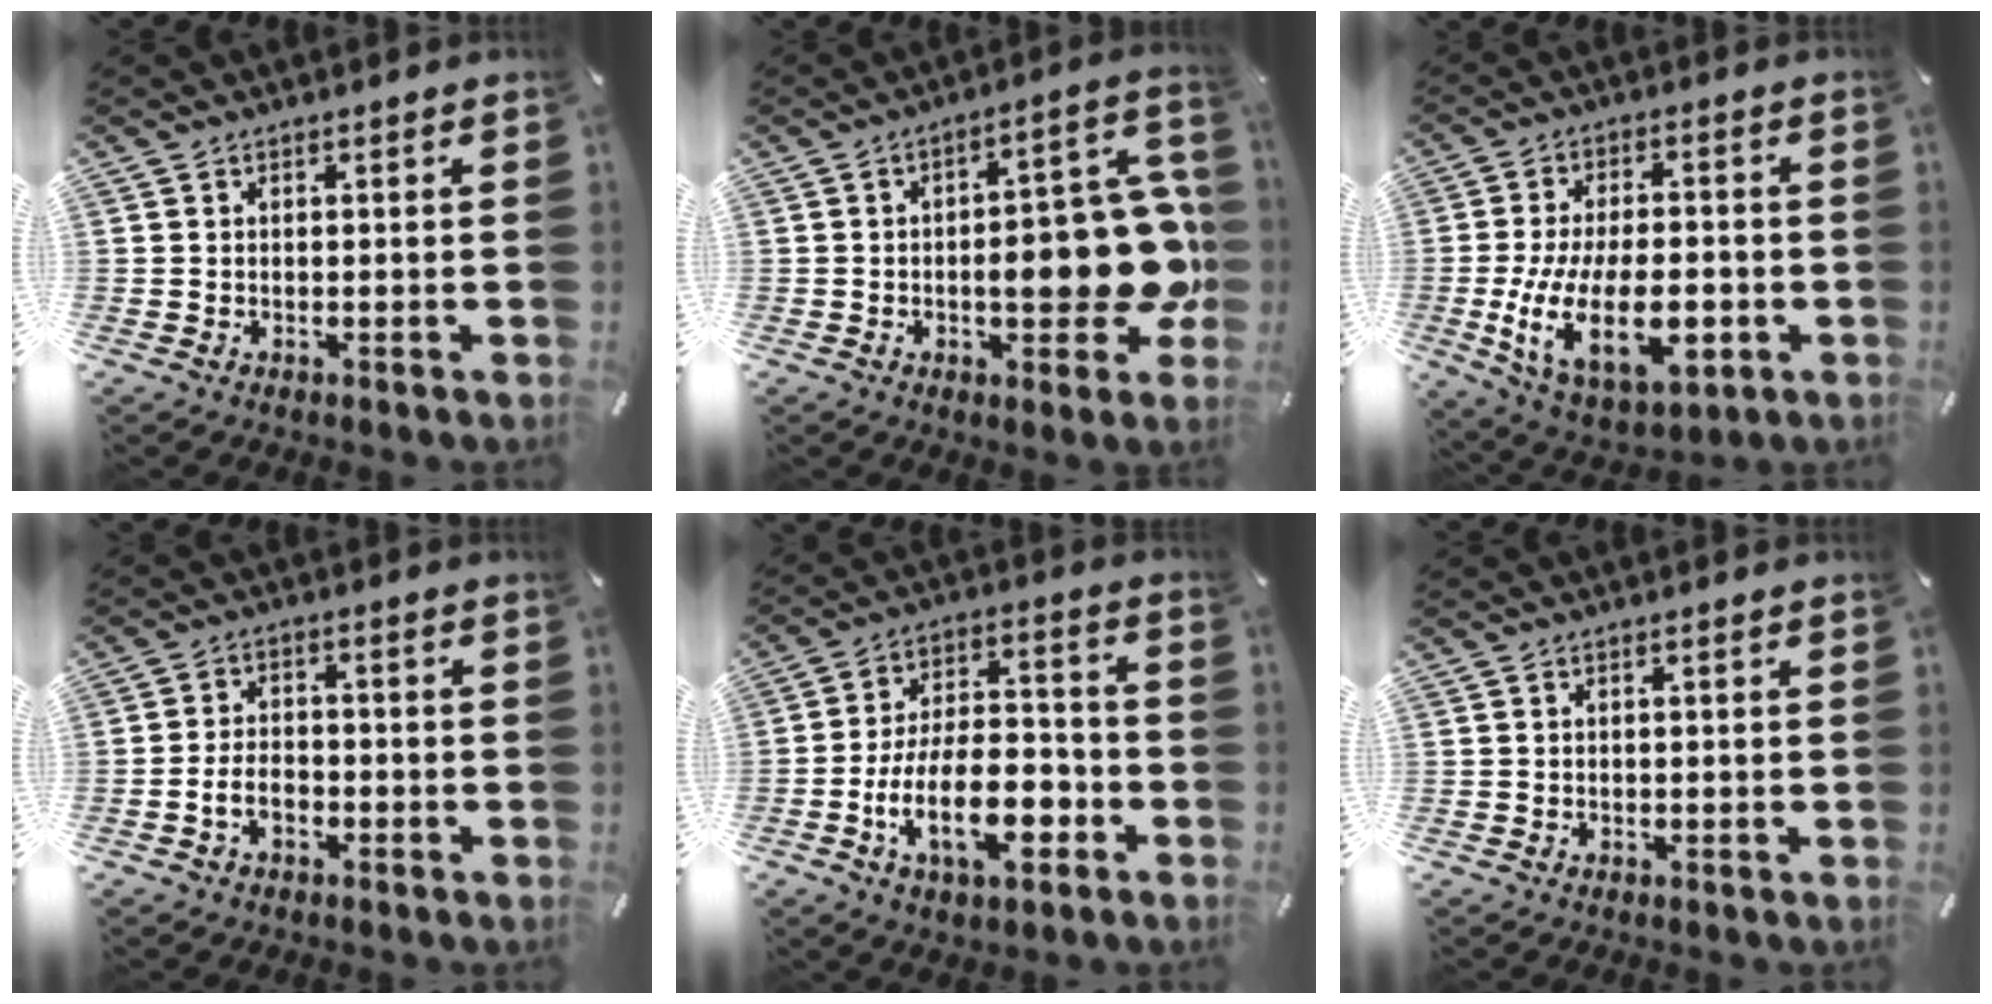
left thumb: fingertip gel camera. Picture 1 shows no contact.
{"total": 18.3, "force": [-2.8, 7.1, 16.6], "torque": [-0.195, -0.001, -0.033]}
{"total": 19.2, "force": [-4.7, 9.9, 15.7], "torque": [-0.296, -0.006, -0.072]}
{"total": 4.3, "force": [-2.0, 2.8, 2.6], "torque": [-0.050, 0.015, -0.038]}
{"total": 17.3, "force": [-7.0, 8.5, 13.4], "torque": [-0.250, 0.030, -0.120]}
{"total": 0.0}